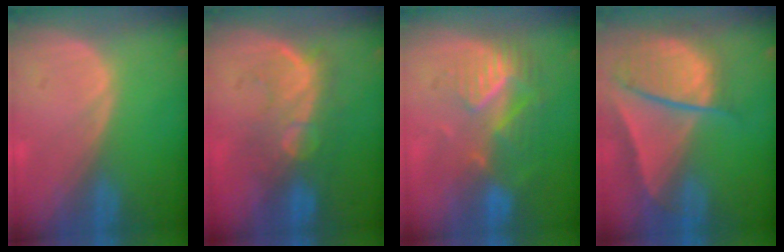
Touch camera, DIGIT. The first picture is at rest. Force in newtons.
{"total": 9.3, "press": 8.5, "slide": 3.7}
{"total": 9.0, "press": 7.8, "slide": 4.4}
{"total": 10.0, "press": 8.3, "slide": 5.4}